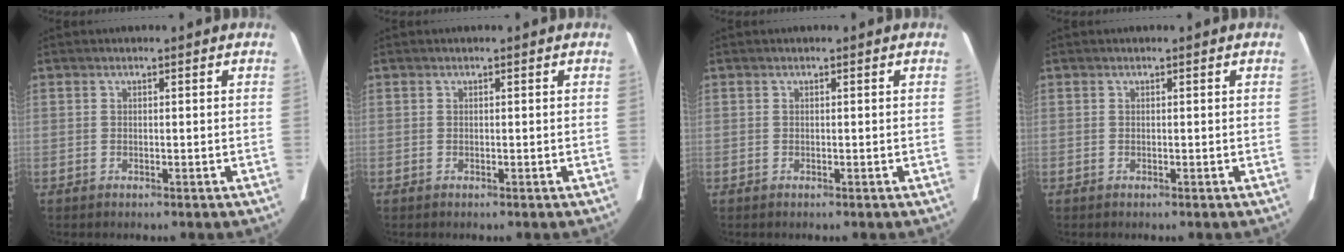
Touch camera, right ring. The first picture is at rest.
{"total": 0.0}
{"total": 0.0}
{"total": 0.0}